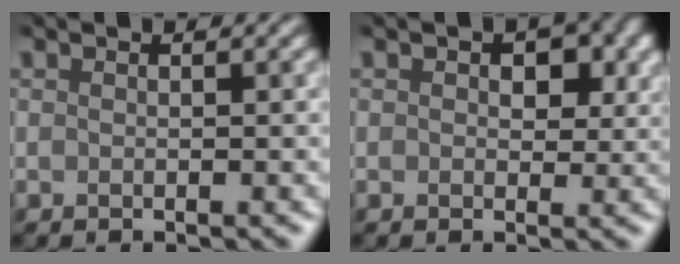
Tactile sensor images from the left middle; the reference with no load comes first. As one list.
[{"total": 3.9, "force": [1.2, 2.8, 2.4], "torque": [-0.013, 0.011, 0.006]}]